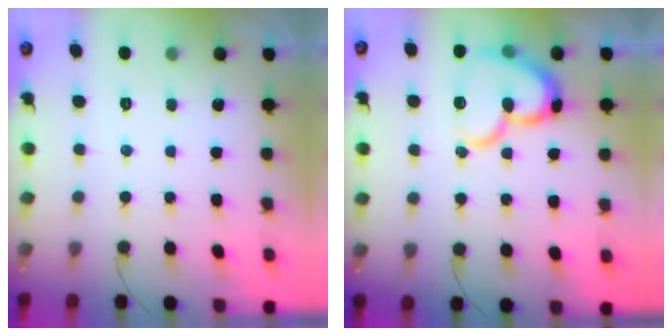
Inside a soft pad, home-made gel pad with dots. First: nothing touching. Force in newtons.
{"total": 16.3, "press": 16.2, "slide": 2.0}